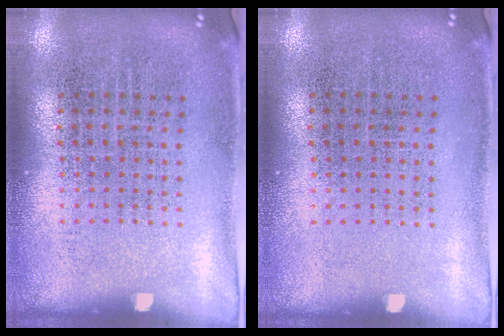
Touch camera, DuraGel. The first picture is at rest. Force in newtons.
{"total": 0.0}